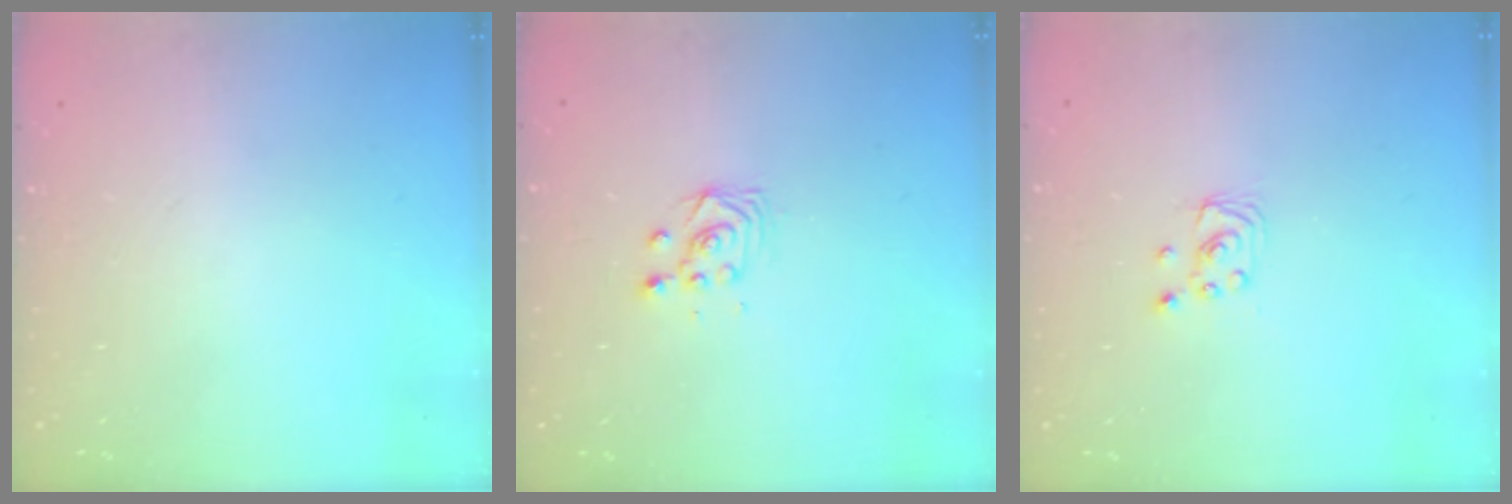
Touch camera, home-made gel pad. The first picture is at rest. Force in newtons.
{"total": 2.9, "press": 2.9, "slide": 0.1}
{"total": 1.9, "press": 1.9, "slide": 0.1}